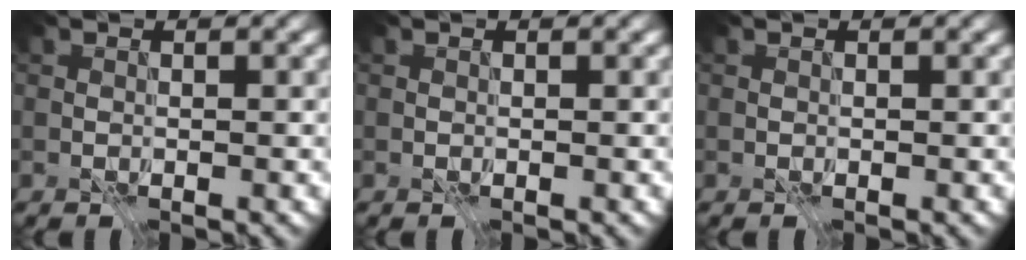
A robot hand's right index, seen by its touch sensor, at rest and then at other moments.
{"total": 0.0}
{"total": 0.0}